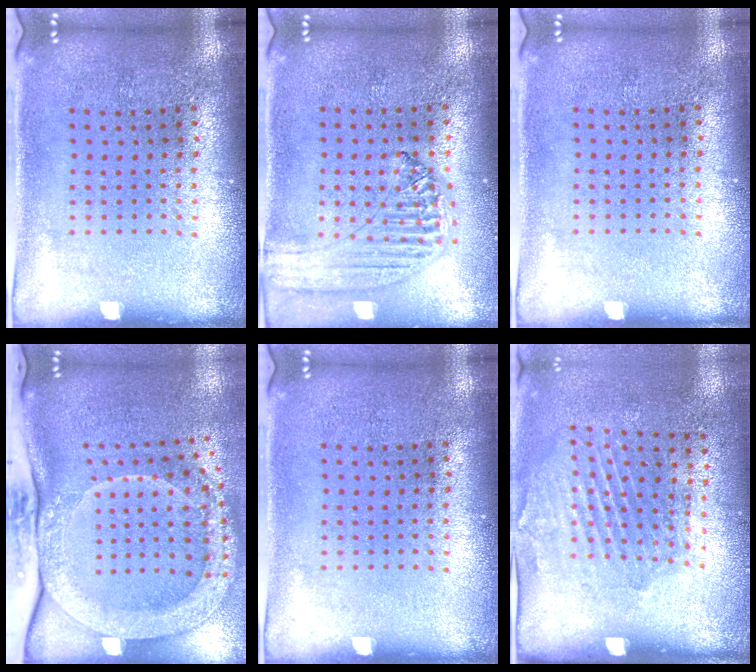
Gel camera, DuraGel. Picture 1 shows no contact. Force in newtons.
{"total": 1.2, "press": 1.2, "slide": 0.1}
{"total": 0.0}
{"total": 3.0, "press": 2.3, "slide": 1.9}
{"total": 0.0}
{"total": 1.9, "press": 1.2, "slide": 1.6}